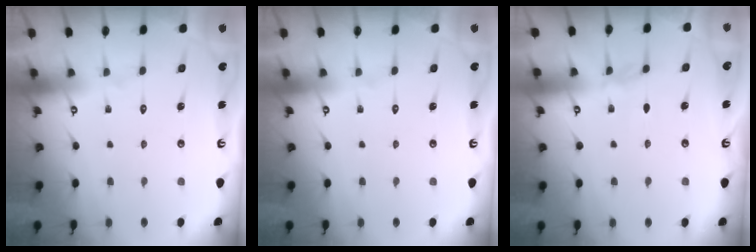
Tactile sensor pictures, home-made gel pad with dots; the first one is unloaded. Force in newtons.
{"total": 0.0}
{"total": 2.9, "press": 2.9, "slide": 0.5}